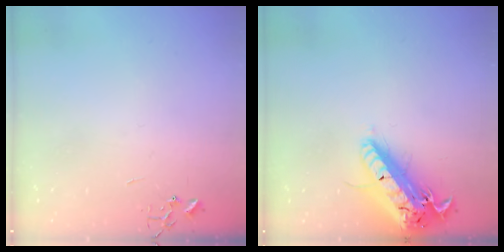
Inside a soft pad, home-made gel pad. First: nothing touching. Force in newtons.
{"total": 22.5, "press": 21.9, "slide": 5.2}